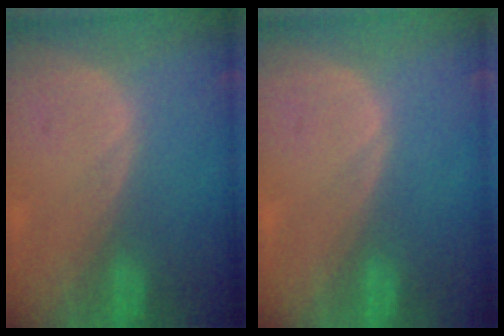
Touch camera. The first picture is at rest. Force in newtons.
{"total": 0.0}